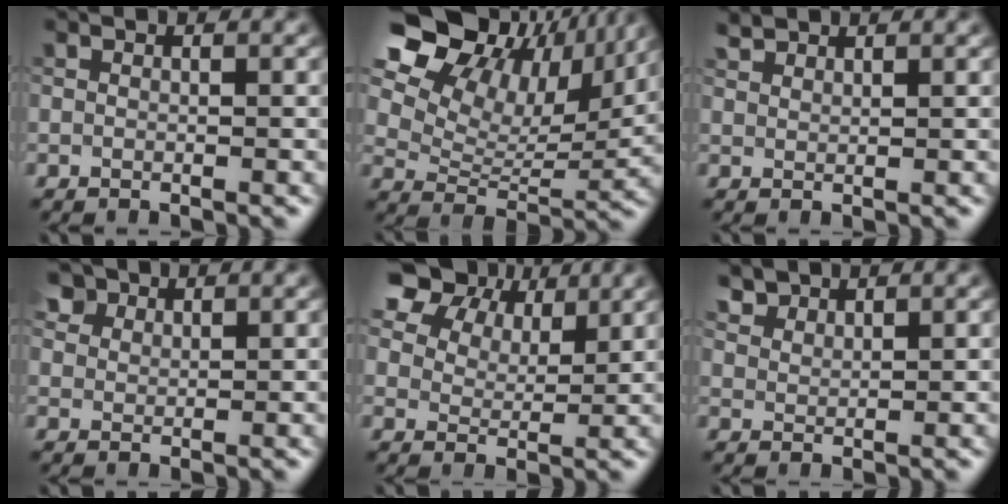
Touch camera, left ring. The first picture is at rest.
{"total": 16.9, "force": [10.8, 9.1, 9.2], "torque": [-0.185, 0.059, 0.170]}
{"total": 1.8, "force": [1.6, 0.6, 0.5], "torque": [-0.016, 0.007, 0.035]}
{"total": 3.8, "force": [2.7, 2.3, 1.5], "torque": [-0.044, -0.002, 0.055]}
{"total": 10.8, "force": [7.6, 5.7, 5.2], "torque": [-0.127, 0.015, 0.139]}
{"total": 2.9, "force": [2.6, 1.2, 0.7], "torque": [-0.027, -0.012, 0.063]}